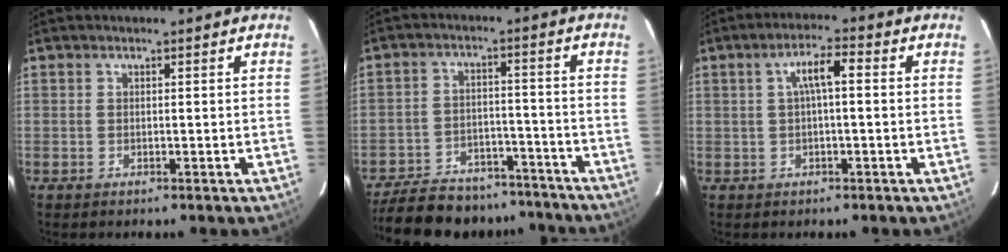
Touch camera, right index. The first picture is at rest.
{"total": 23.6, "force": [-20.2, 8.9, 8.5], "torque": [-0.191, 0.023, -0.269]}
{"total": 4.7, "force": [0.4, 0.9, 4.6], "torque": [-0.084, 0.013, 0.011]}